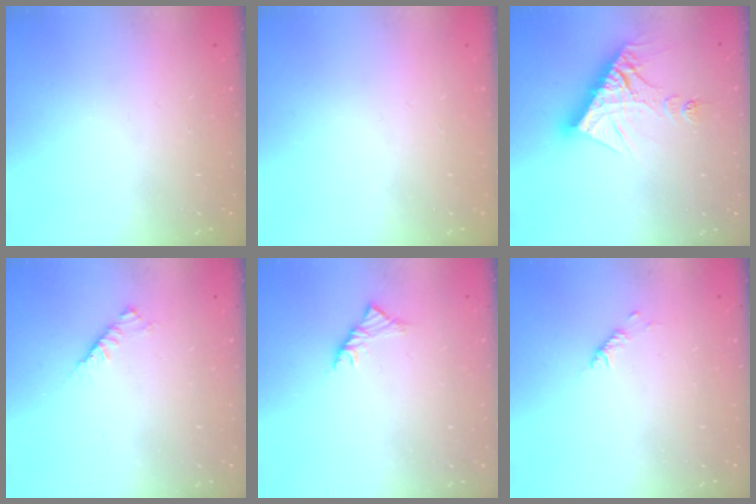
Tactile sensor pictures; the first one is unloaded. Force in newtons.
{"total": 0.0}
{"total": 15.0, "press": 14.9, "slide": 1.6}
{"total": 2.9, "press": 2.8, "slide": 0.7}
{"total": 3.5, "press": 3.4, "slide": 1.1}
{"total": 2.9, "press": 2.9, "slide": 0.6}